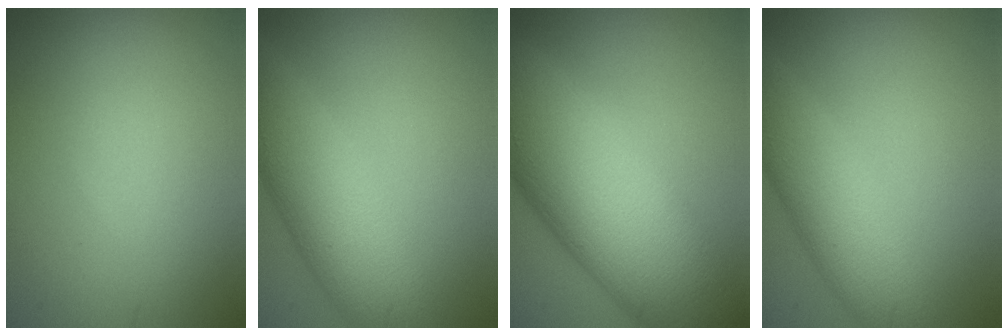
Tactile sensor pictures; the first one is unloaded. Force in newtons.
{"total": 7.6, "press": 7.6, "slide": 0.3}
{"total": 15.1, "press": 15.1, "slide": 0.4}
{"total": 5.8, "press": 5.8, "slide": 0.1}